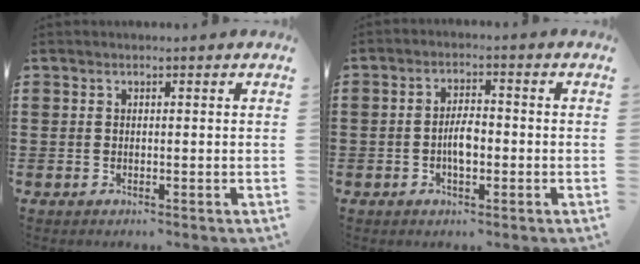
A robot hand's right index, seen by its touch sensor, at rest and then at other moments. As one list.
[{"total": 3.9, "force": [-0.8, 1.6, 3.5], "torque": [-0.072, 0.004, -0.018]}]